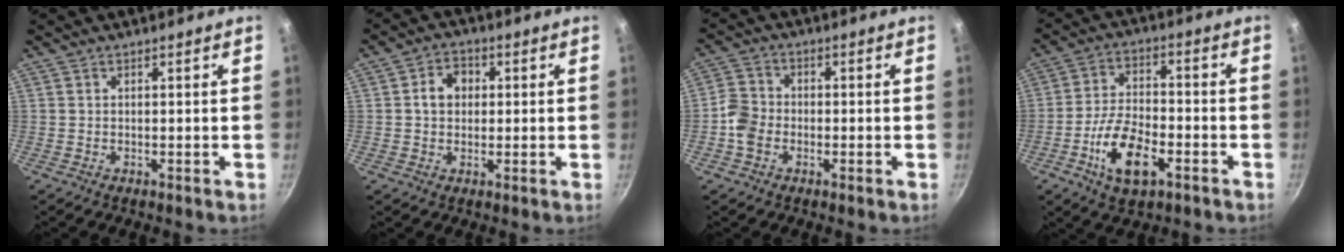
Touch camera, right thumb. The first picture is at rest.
{"total": 5.5, "force": [0.7, 4.5, 3.0], "torque": [-0.024, 0.012, 0.004]}
{"total": 5.3, "force": [-1.8, 4.3, 2.6], "torque": [-0.042, 0.018, -0.046]}
{"total": 12.1, "force": [-5.1, 5.8, 9.4], "torque": [-0.168, 0.026, -0.094]}